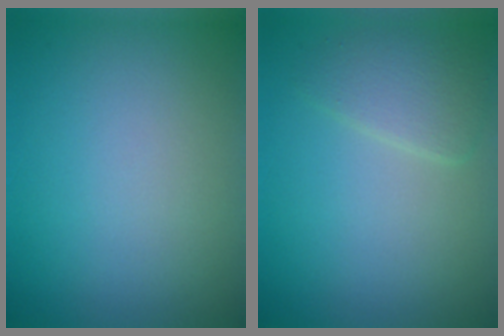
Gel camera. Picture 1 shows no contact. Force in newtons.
{"total": 2.4, "press": 2.4, "slide": 0.0}